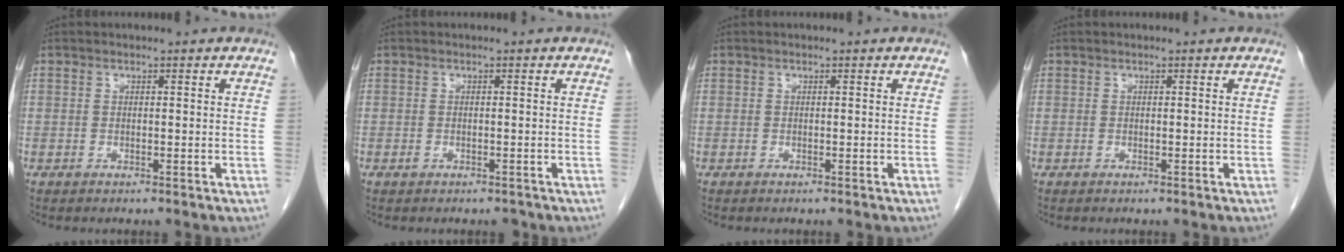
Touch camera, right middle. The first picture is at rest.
{"total": 1.2, "force": [-0.8, 0.7, 0.5], "torque": [-0.009, 0.002, -0.006]}
{"total": 0.0}
{"total": 0.0}